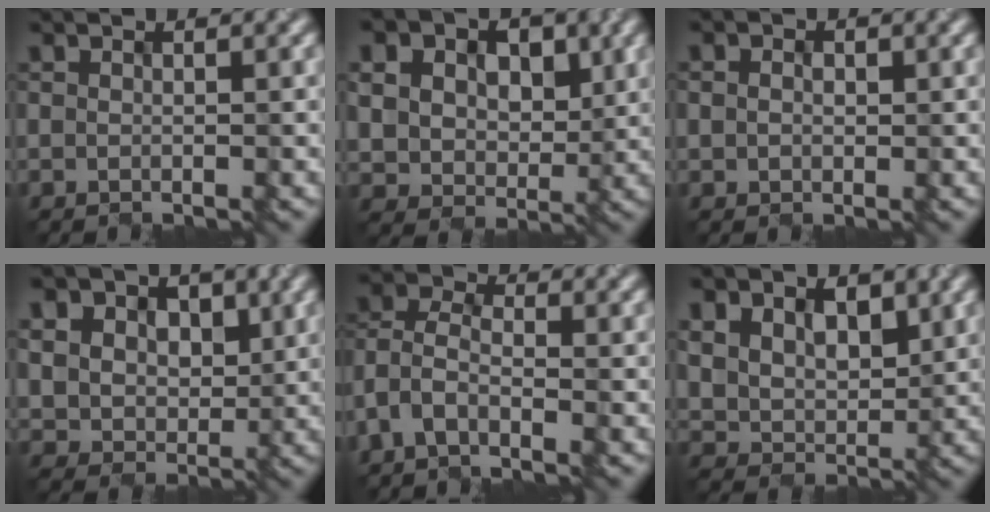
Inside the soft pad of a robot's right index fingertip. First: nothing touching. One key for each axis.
{"total": 11.0, "fx": 4.1, "fy": 8.6, "fz": 5.5, "tx": -0.109, "ty": 0.020, "tz": 0.070}
{"total": 1.4, "fx": 0.0, "fy": 1.3, "fz": 0.5, "tx": -0.010, "ty": 0.002, "tz": -0.001}
{"total": 8.1, "fx": 3.0, "fy": 6.6, "fz": 3.6, "tx": -0.082, "ty": 0.013, "tz": 0.045}
{"total": 3.9, "fx": -2.5, "fy": 1.9, "fz": 2.4, "tx": -0.056, "ty": 0.009, "tz": -0.063}
{"total": 7.1, "fx": 2.3, "fy": 5.4, "fz": 3.9, "tx": -0.088, "ty": 0.009, "tz": 0.036}